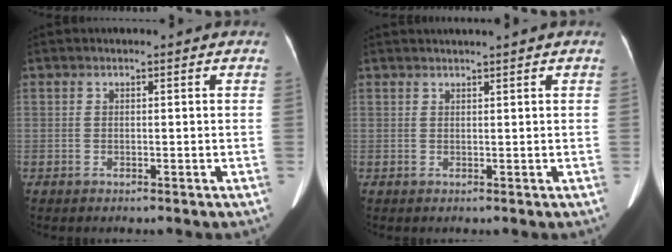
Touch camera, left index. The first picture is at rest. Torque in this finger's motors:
{"motor_torque": [-0.21, -0.10, -0.37, -0.04]}